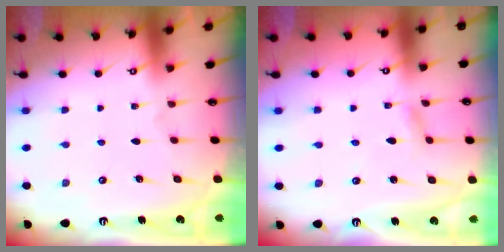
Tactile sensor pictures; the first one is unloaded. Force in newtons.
{"total": 2.3, "press": 2.3, "slide": 0.2}